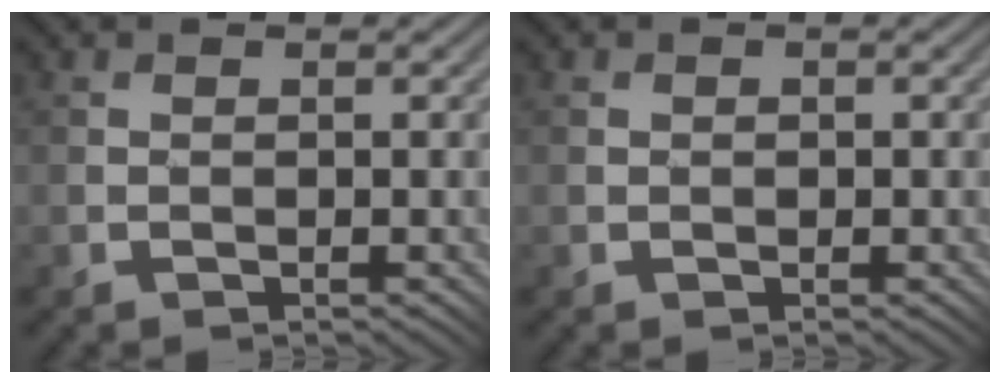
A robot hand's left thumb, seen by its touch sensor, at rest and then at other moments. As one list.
[{"total": 0.6, "force": [0.1, 0.6, 0.3], "torque": [-0.005, 0.001, 0.002]}]